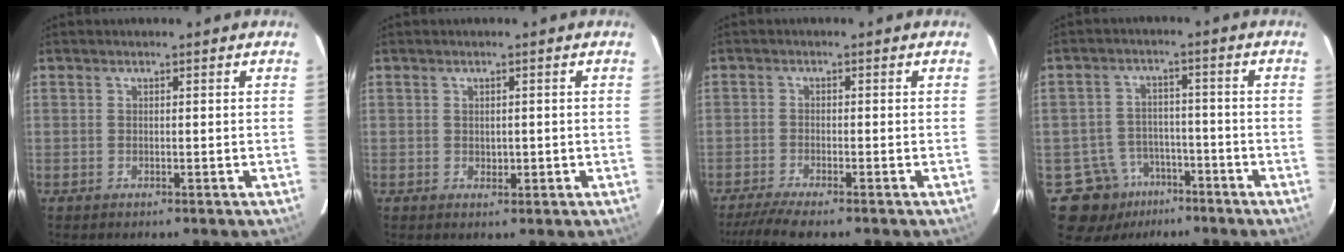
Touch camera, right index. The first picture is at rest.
{"total": 1.4, "force": [-0.1, 1.0, 1.0], "torque": [-0.015, 0.000, 0.001]}
{"total": 6.1, "force": [-5.0, 0.3, 3.4], "torque": [-0.057, -0.016, -0.085]}
{"total": 9.4, "force": [-5.3, 7.7, 1.0], "torque": [-0.027, 0.027, -0.072]}